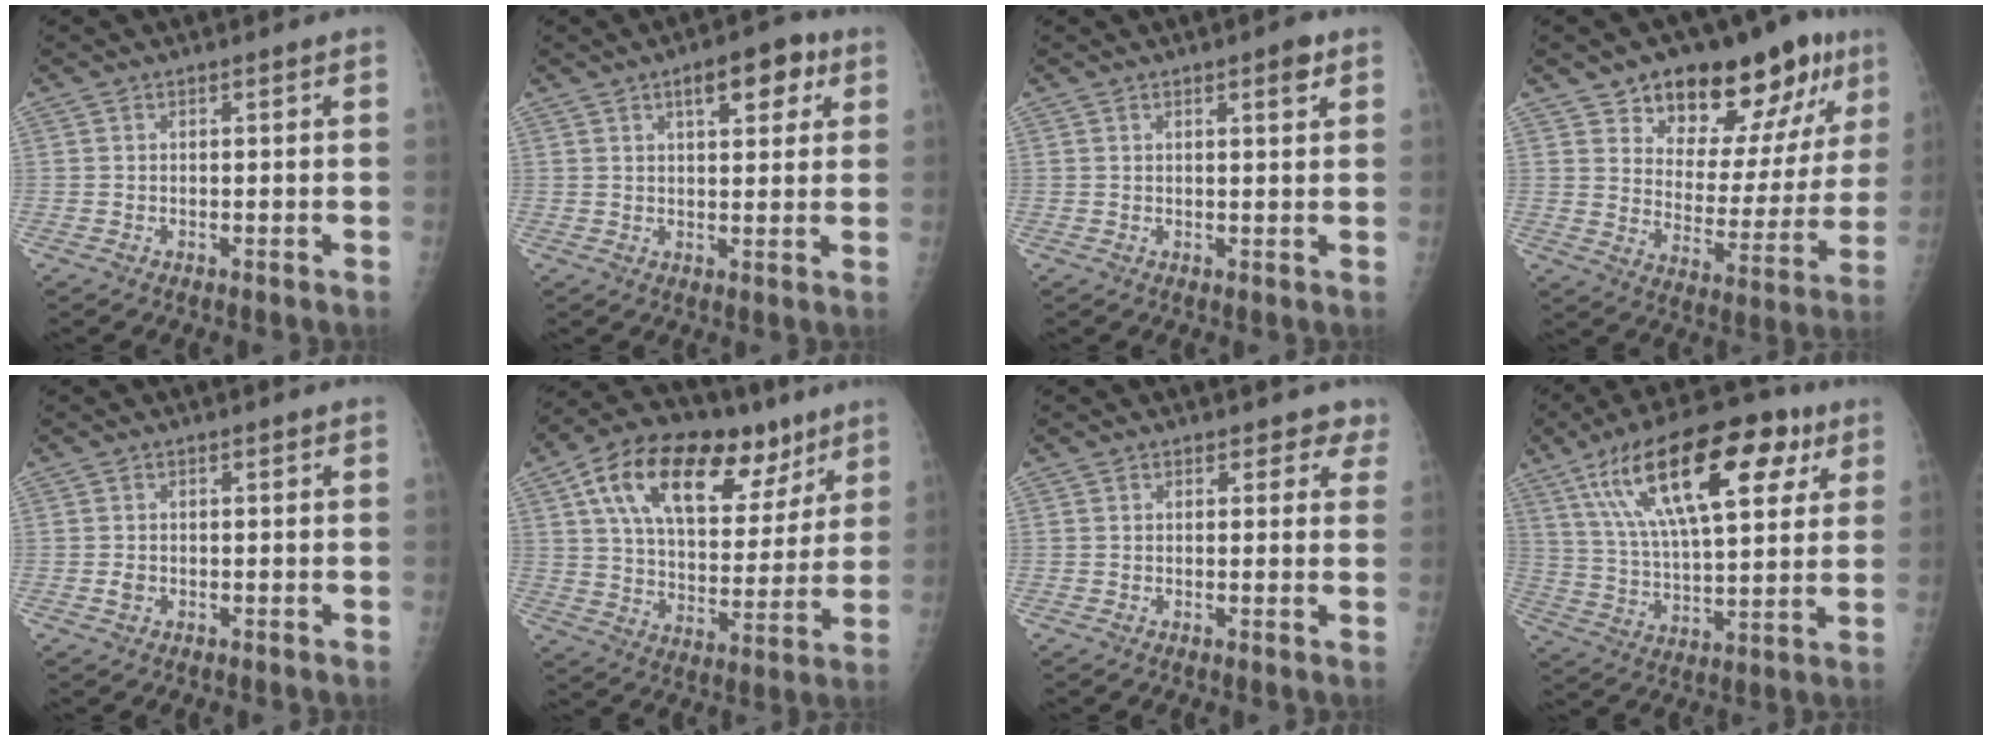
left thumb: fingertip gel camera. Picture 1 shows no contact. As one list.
[{"total": 7.8, "force": [3.7, 3.5, 5.9], "torque": [-0.057, -0.003, 0.046]}, {"total": 2.6, "force": [1.5, 0.7, 2.1], "torque": [-0.024, -0.006, 0.019]}, {"total": 20.1, "force": [12.3, 9.5, 12.9], "torque": [-0.124, -0.055, 0.187]}, {"total": 1.2, "force": [-0.4, 1.0, 0.6], "torque": [-0.005, 0.001, -0.006]}, {"total": 25.2, "force": [12.6, 13.3, 17.2], "torque": [-0.241, -0.003, 0.204]}, {"total": 3.2, "force": [2.4, 2.0, 0.4], "torque": [0.034, -0.010, 0.011]}, {"total": 24.1, "force": [11.1, 10.0, 19.0], "torque": [-0.293, -0.006, 0.185]}]